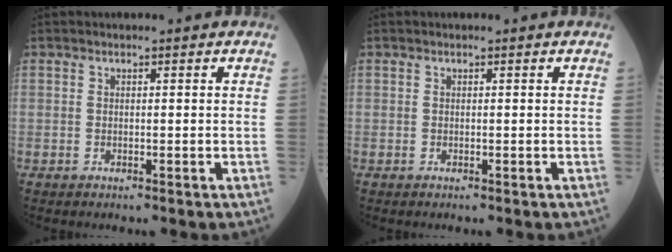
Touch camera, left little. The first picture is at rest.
{"total": 0.0}